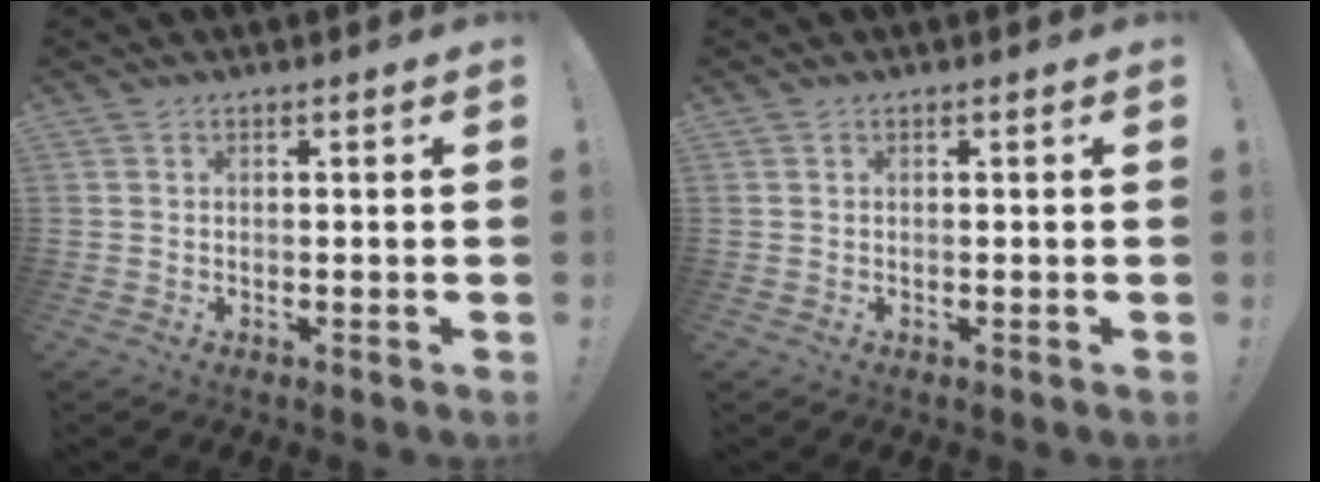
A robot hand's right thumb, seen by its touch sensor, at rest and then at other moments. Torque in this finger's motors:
{"motor_torque": [0.00, 0.00, 0.00, 0.00, 0.00]}